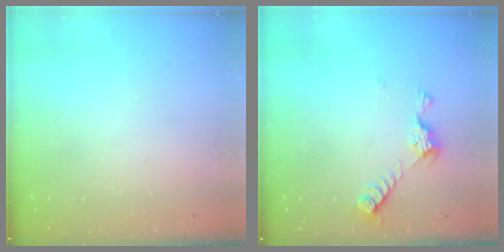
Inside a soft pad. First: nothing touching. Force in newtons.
{"total": 6.6, "press": 6.6, "slide": 0.6}